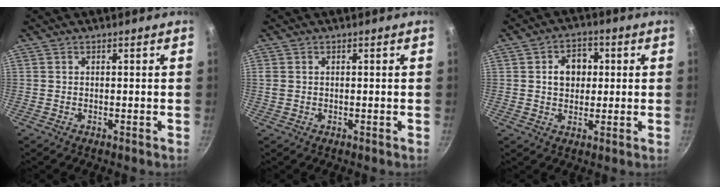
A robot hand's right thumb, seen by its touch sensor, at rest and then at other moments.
{"total": 1.3, "force": [0.2, 1.1, 0.7], "torque": [-0.012, 0.002, 0.005]}
{"total": 6.6, "force": [1.0, 5.2, 4.0], "torque": [-0.029, 0.007, 0.009]}